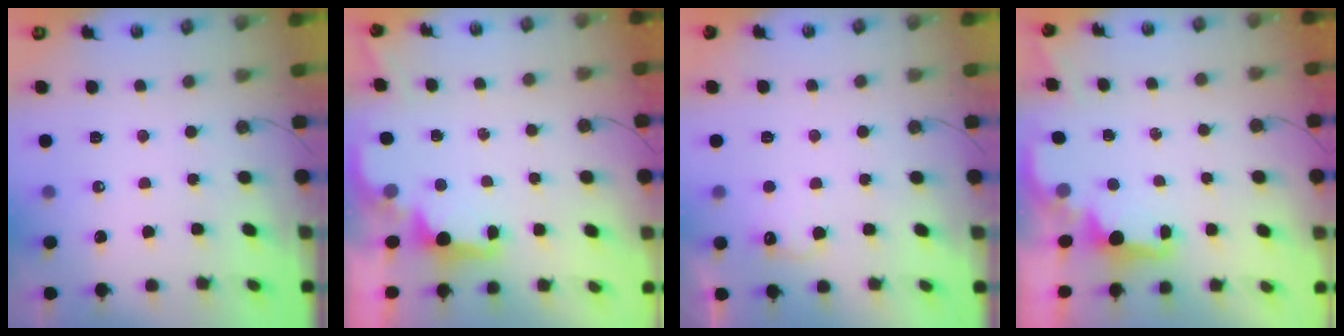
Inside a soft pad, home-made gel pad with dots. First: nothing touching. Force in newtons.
{"total": 2.1, "press": 1.9, "slide": 0.8}
{"total": 6.7, "press": 6.5, "slide": 1.3}
{"total": 1.8, "press": 1.6, "slide": 0.7}